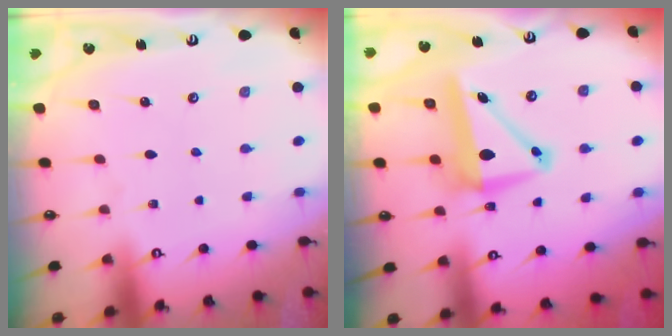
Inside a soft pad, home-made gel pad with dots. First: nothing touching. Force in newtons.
{"total": 9.8, "press": 9.6, "slide": 1.7}